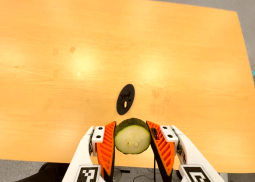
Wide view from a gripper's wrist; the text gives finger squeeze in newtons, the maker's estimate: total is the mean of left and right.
{"total": 10.3, "left": 9.7, "right": 10.9}